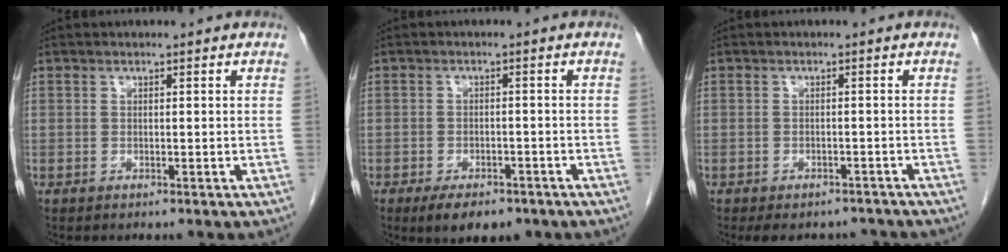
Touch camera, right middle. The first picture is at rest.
{"total": 6.8, "force": [-4.8, 2.9, 3.8], "torque": [-0.056, -0.006, -0.067]}
{"total": 6.9, "force": [-6.0, 2.9, 1.6], "torque": [-0.016, 0.005, -0.072]}